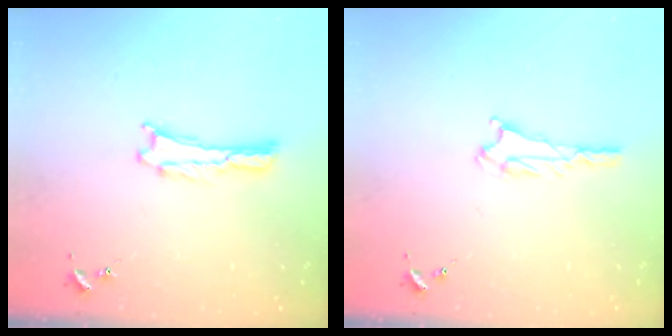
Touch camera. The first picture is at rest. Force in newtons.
{"total": 1.8, "press": 1.8, "slide": 0.2}